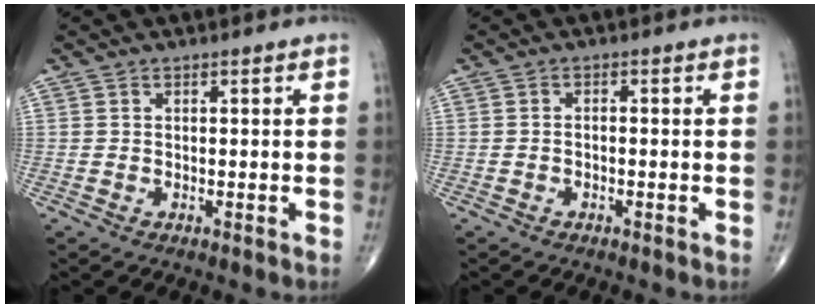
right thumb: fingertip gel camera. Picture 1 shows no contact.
{"total": 0.7, "force": [-0.4, 0.3, 0.5], "torque": [-0.008, 0.006, -0.010]}